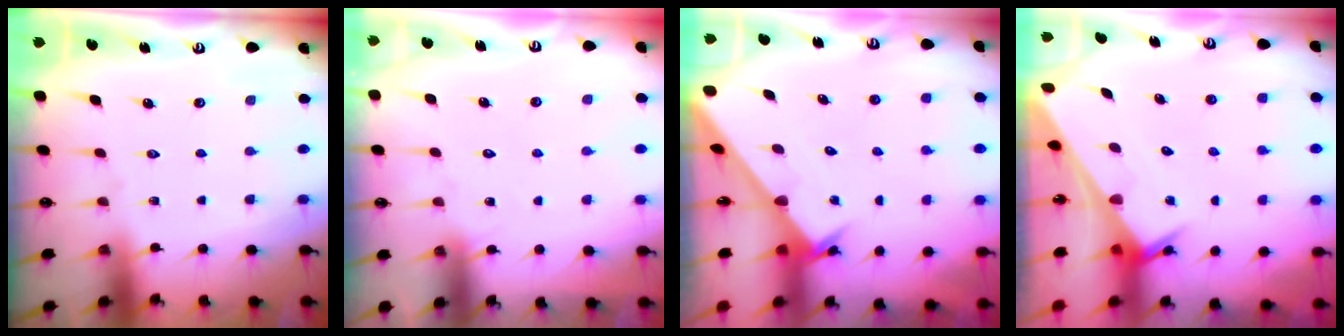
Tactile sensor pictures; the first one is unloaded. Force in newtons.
{"total": 5.9, "press": 5.9, "slide": 0.6}
{"total": 2.4, "press": 2.4, "slide": 0.2}
{"total": 3.2, "press": 3.2, "slide": 0.2}